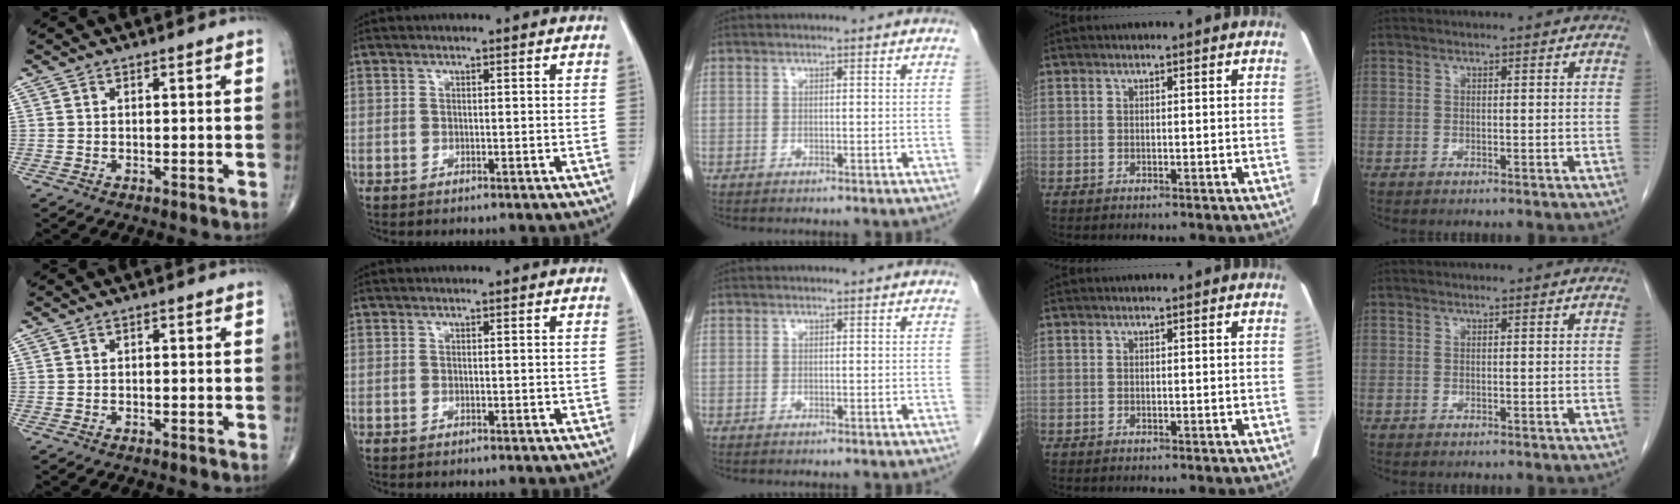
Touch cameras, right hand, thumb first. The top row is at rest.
{"thumb": {"total": 0.6, "force": [-0.2, 0.4, 0.4], "torque": [0.002, 0.005, -0.009]}, "index": {"total": 0.8, "force": [-0.1, 0.4, 0.7], "torque": [-0.010, 0.000, 0.001]}}